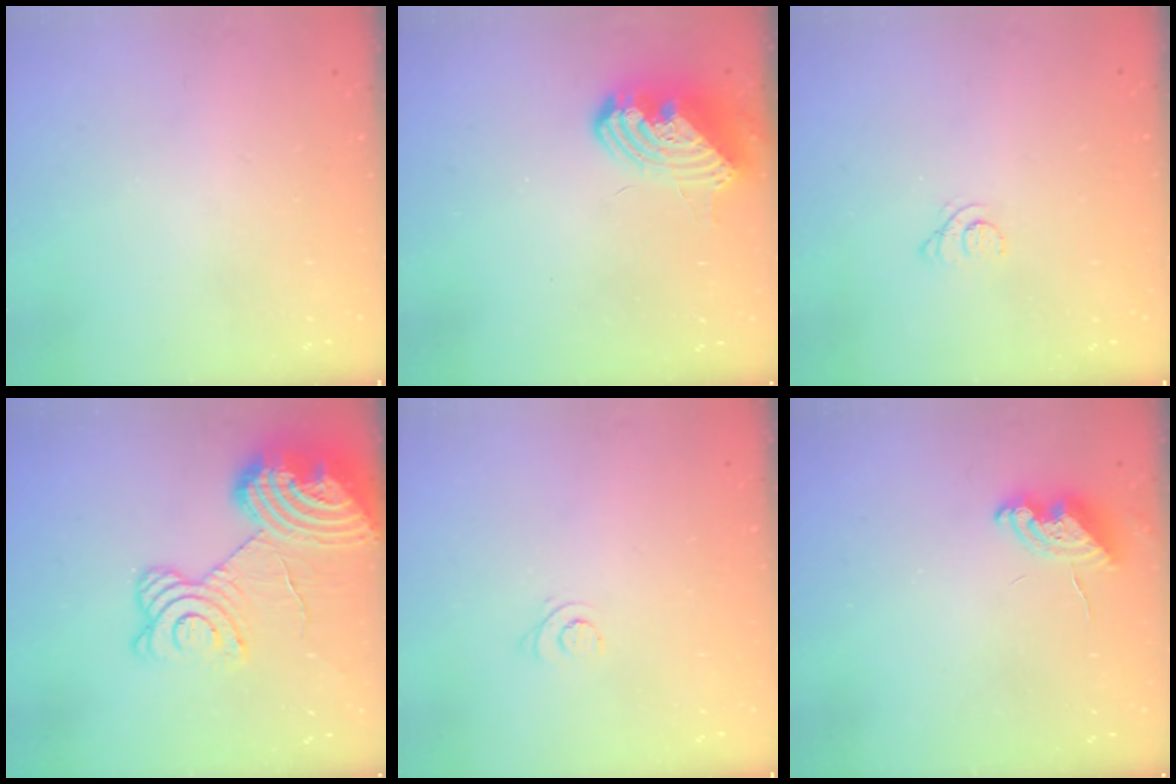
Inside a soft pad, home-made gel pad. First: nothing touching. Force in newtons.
{"total": 11.0, "press": 10.9, "slide": 1.6}
{"total": 1.1, "press": 1.1, "slide": 0.1}
{"total": 24.6, "press": 24.4, "slide": 3.1}
{"total": 2.9, "press": 2.9, "slide": 0.3}
{"total": 7.1, "press": 7.0, "slide": 0.8}